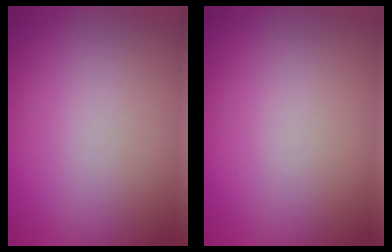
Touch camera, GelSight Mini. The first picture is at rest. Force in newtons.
{"total": 0.0}